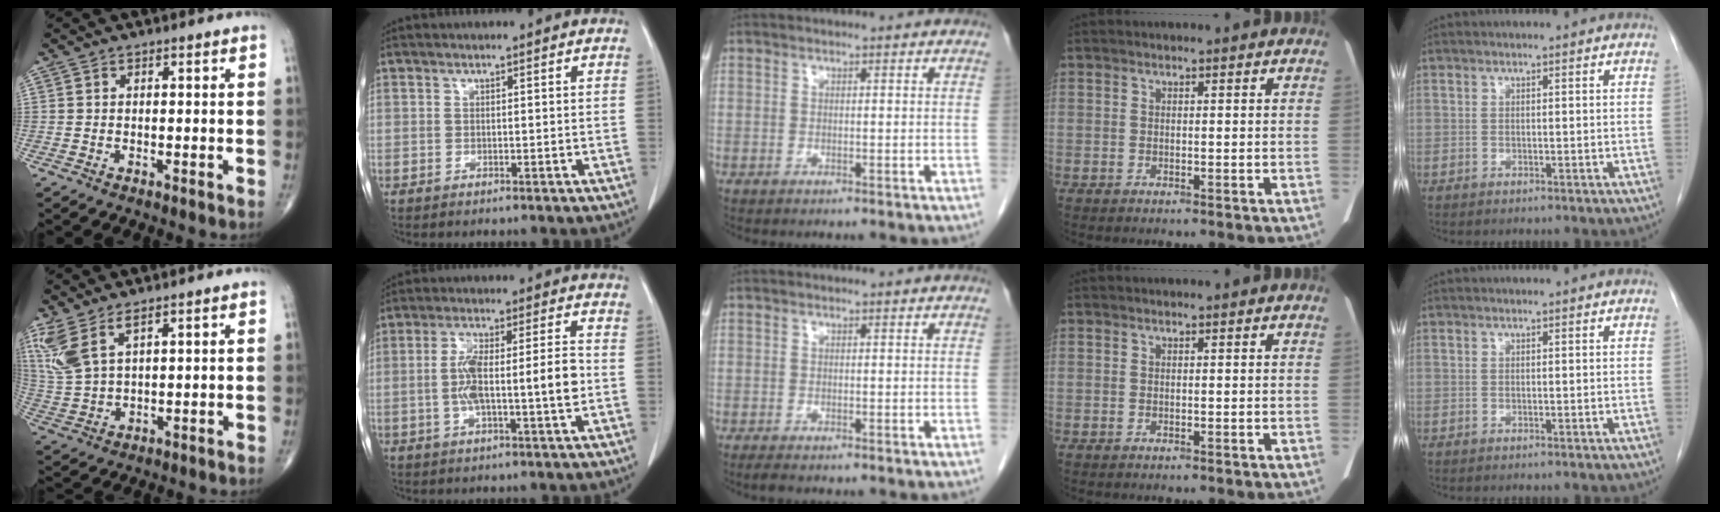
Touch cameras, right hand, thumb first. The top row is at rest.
{"thumb": {"total": 8.5, "force": [5.1, 3.0, 6.1], "torque": [-0.151, -0.015, 0.120]}, "index": {"total": 9.6, "force": [-1.1, 1.2, 9.5], "torque": [-0.173, 0.017, -0.022]}, "middle": {"total": 1.0, "force": [-0.8, 0.2, 0.6], "torque": [-0.016, -0.004, -0.014]}}